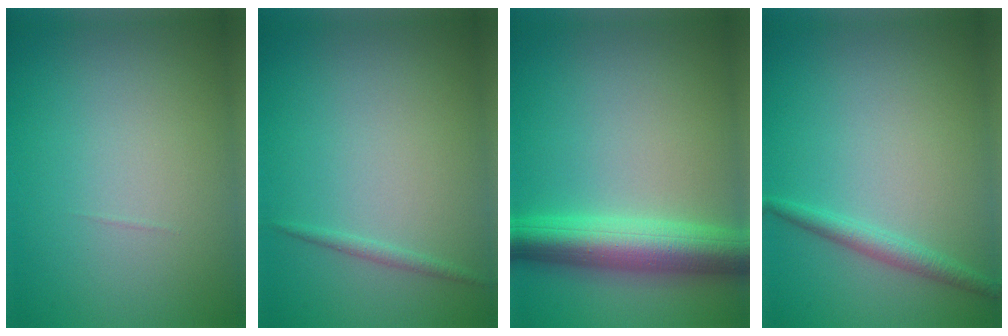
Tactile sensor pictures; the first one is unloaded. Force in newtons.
{"total": 0.8, "press": 0.8, "slide": 0.1}
{"total": 6.8, "press": 6.8, "slide": 0.1}
{"total": 1.8, "press": 1.8, "slide": 0.0}